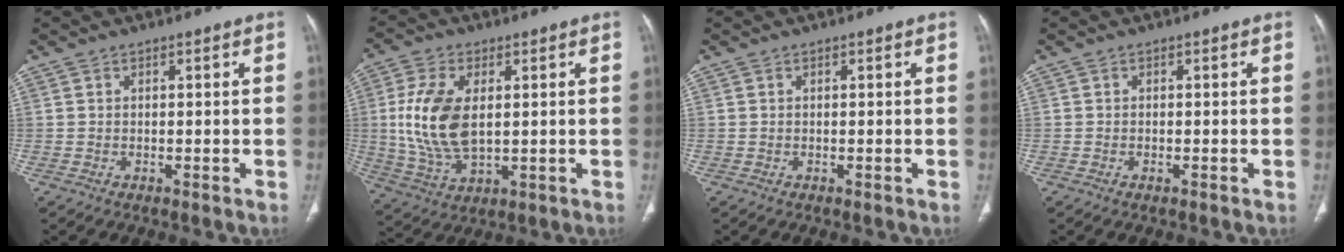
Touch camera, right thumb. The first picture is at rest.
{"total": 13.6, "force": [1.5, 7.5, 11.2], "torque": [-0.235, -0.009, 0.035]}
{"total": 0.0}
{"total": 0.6, "force": [-0.3, 0.2, 0.4], "torque": [-0.011, 0.003, -0.005]}